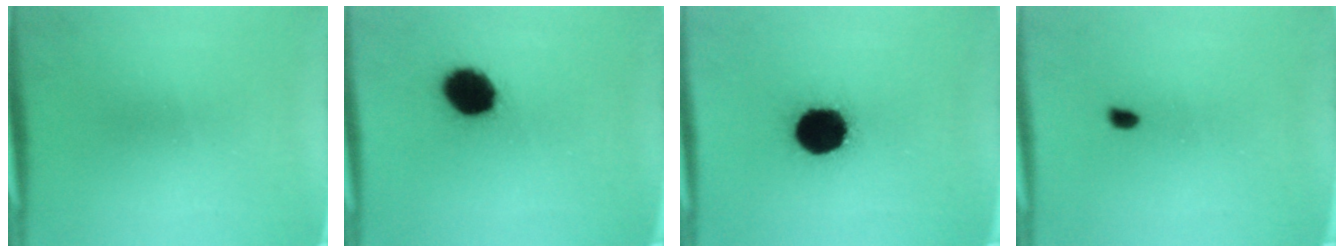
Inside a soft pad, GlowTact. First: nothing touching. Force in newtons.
{"total": 12.3}
{"total": 18.0}
{"total": 0.8}